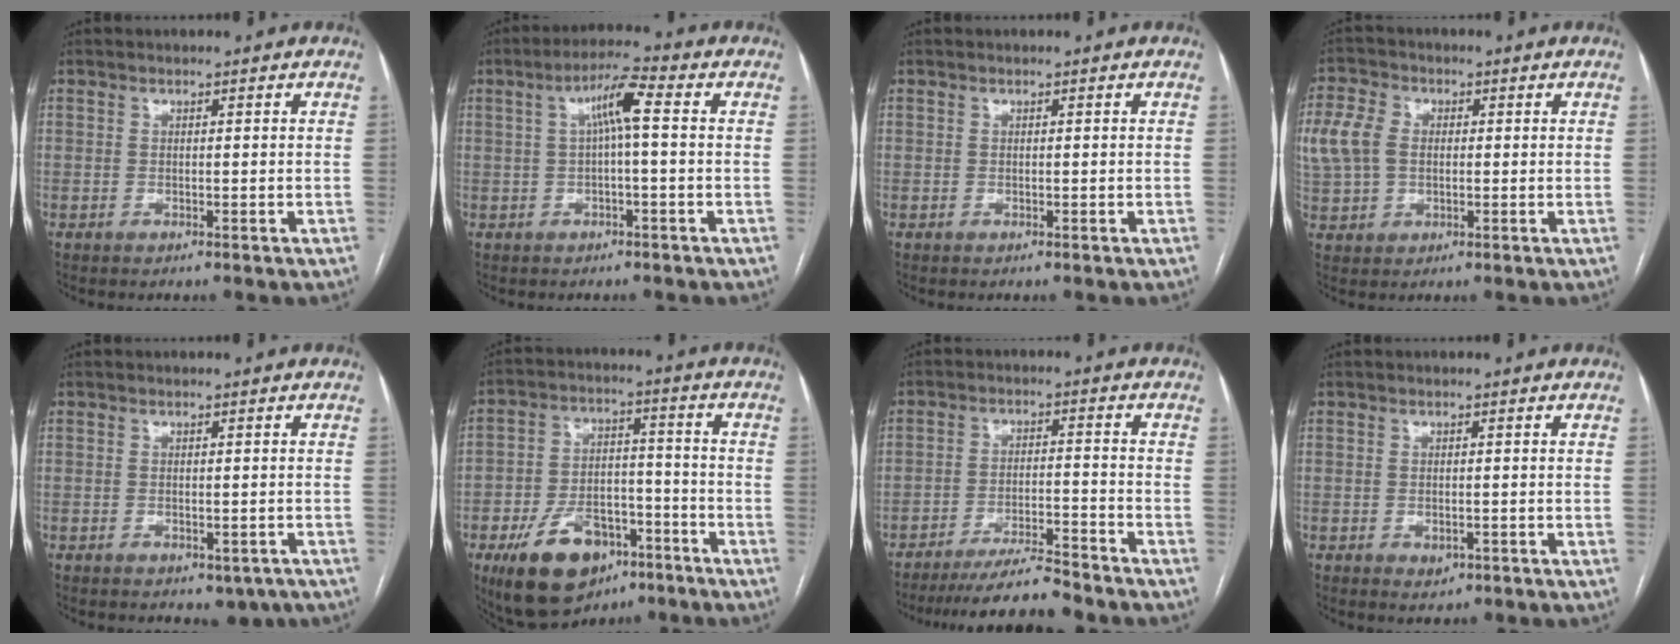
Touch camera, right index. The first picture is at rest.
{"total": 5.7, "force": [0.9, 0.5, 5.6], "torque": [-0.101, 0.021, 0.013]}
{"total": 0.0}
{"total": 7.8, "force": [0.9, 5.9, 5.1], "torque": [-0.137, 0.021, 0.018]}
{"total": 3.4, "force": [-2.0, 2.2, 1.7], "torque": [-0.004, 0.001, -0.019]}
{"total": 14.8, "force": [-8.5, 8.3, 8.8], "torque": [-0.148, 0.013, -0.135]}
{"total": 8.9, "force": [-8.3, 0.2, 3.1], "torque": [-0.041, -0.007, -0.142]}
{"total": 1.8, "force": [-0.8, 1.2, 1.0], "torque": [-0.010, 0.001, -0.004]}